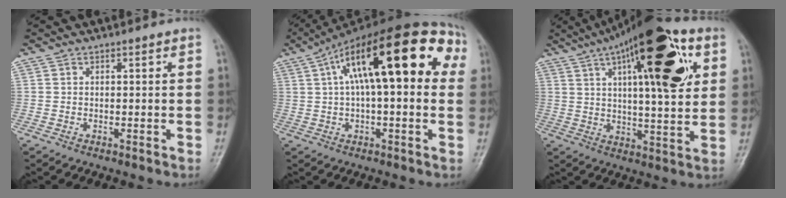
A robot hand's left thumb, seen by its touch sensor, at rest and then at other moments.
{"total": 24.0, "force": [6.4, 9.0, 21.3], "torque": [-0.319, 0.051, 0.089]}
{"total": 24.0, "force": [9.4, 7.7, 20.6], "torque": [-0.293, -0.004, 0.139]}